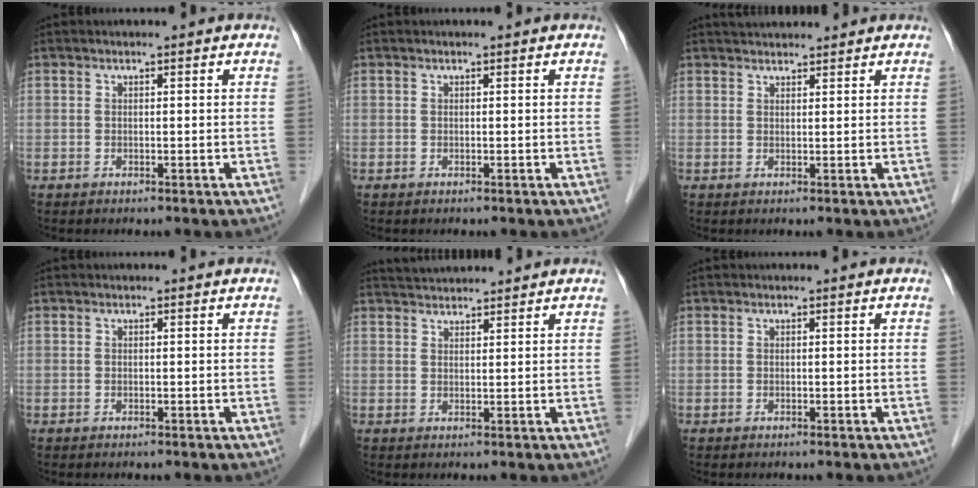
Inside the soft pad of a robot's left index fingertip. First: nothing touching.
{"total": 0.0}
{"total": 3.8, "force": [3.7, 0.6, 0.9], "torque": [-0.015, 0.033, 0.058]}
{"total": 0.0}
{"total": 4.4, "force": [4.3, 0.2, 0.8], "torque": [-0.017, 0.034, 0.074]}
{"total": 0.0}